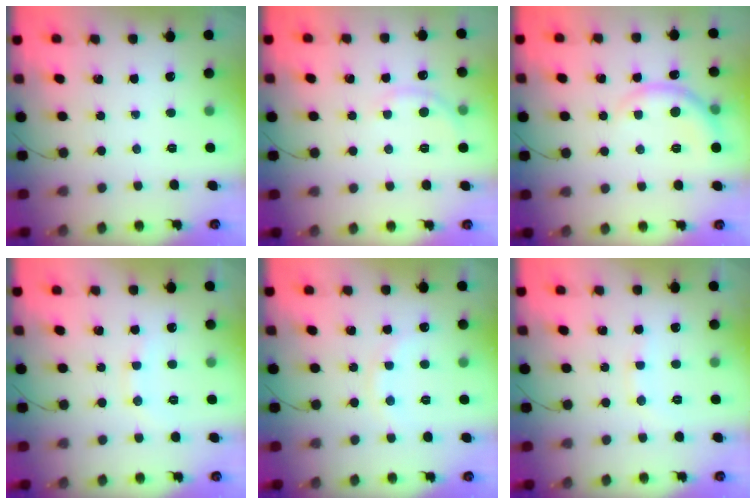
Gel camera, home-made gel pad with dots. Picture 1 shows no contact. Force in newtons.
{"total": 3.9, "press": 3.7, "slide": 1.2}
{"total": 6.4, "press": 6.4, "slide": 0.7}
{"total": 7.5, "press": 7.4, "slide": 1.1}
{"total": 8.4, "press": 8.3, "slide": 1.6}
{"total": 7.3, "press": 7.2, "slide": 1.4}